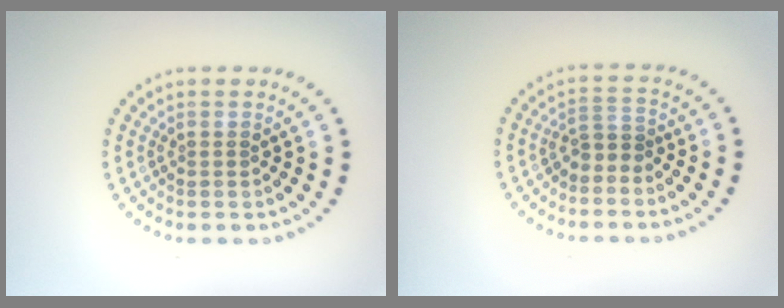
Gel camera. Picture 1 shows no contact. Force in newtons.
{"total": 1.8, "press": 1.2, "slide": 1.3}